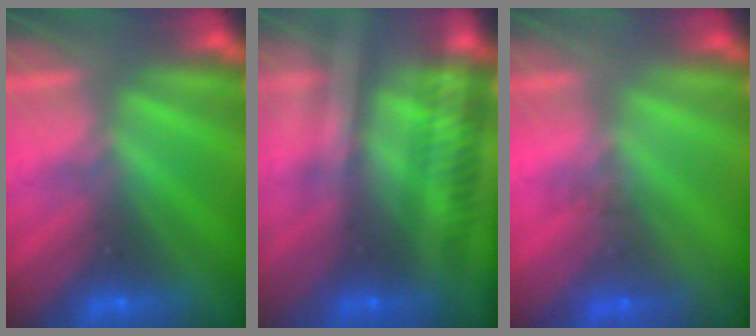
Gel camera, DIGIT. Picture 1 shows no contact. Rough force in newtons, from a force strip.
{"total": 2.4}
{"total": 1.7}